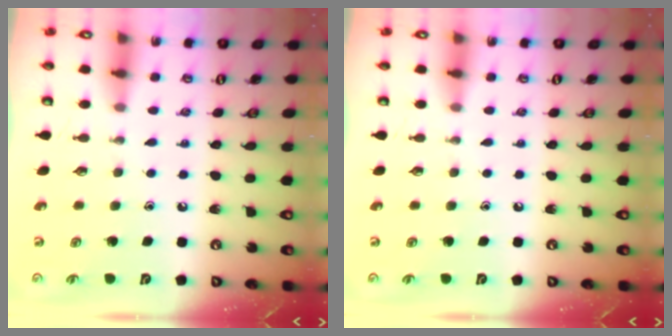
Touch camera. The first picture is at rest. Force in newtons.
{"total": 0.0}